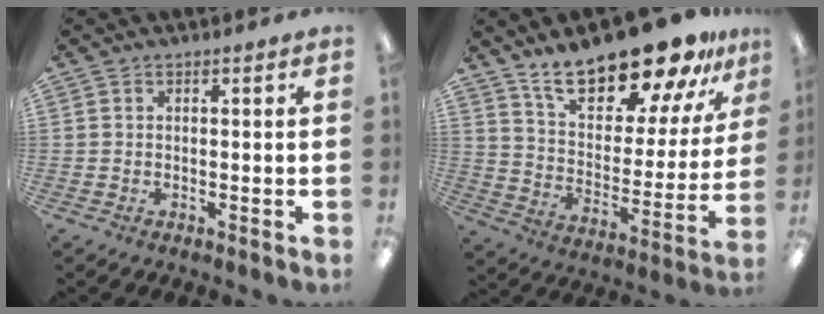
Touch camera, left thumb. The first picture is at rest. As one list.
[{"total": 22.5, "force": [18.1, 7.4, 11.1], "torque": [-0.180, -0.119, 0.307]}]